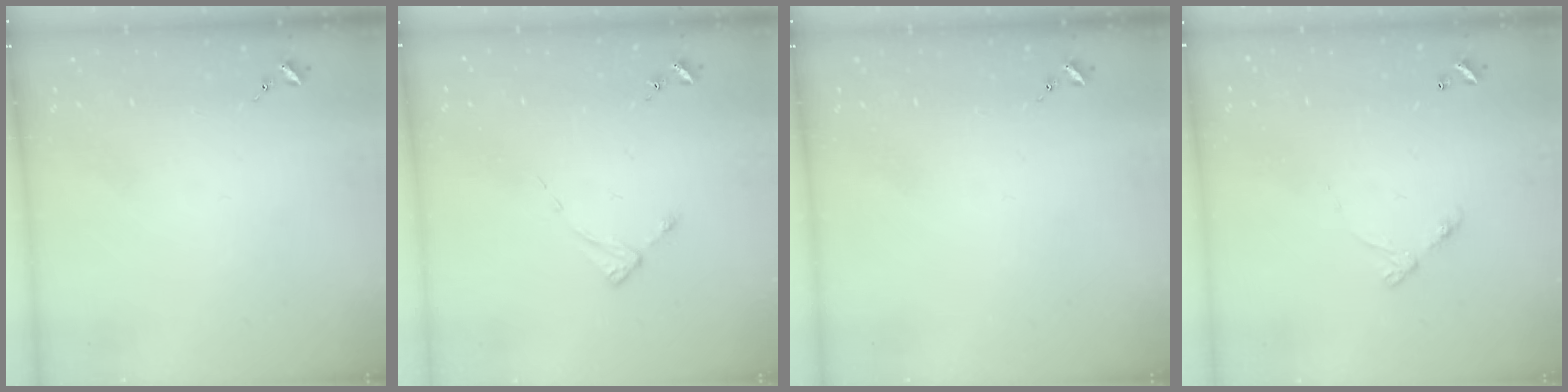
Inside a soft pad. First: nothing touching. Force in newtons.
{"total": 2.5, "press": 2.5, "slide": 0.3}
{"total": 0.0}
{"total": 5.8, "press": 5.8, "slide": 0.5}